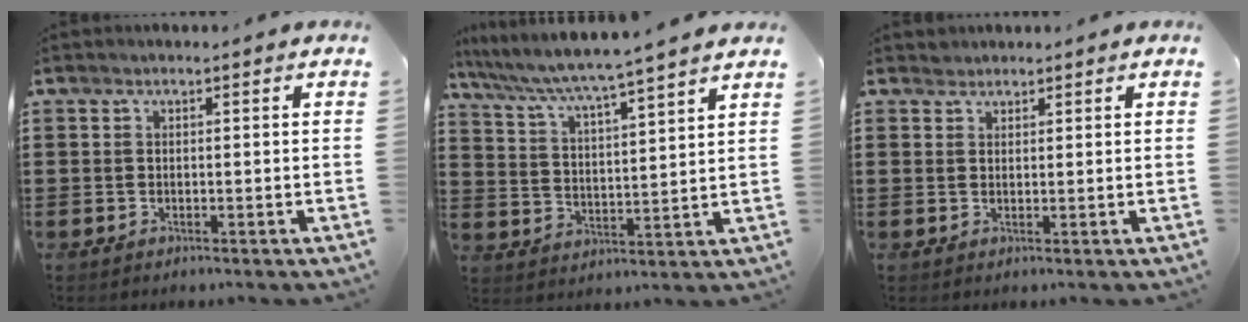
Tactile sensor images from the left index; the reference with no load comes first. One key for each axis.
{"total": 5.0, "fx": 4.5, "fy": -0.8, "fz": 2.0, "tx": -0.062, "ty": -0.036, "tz": 0.069}
{"total": 1.2, "fx": 1.1, "fy": 0.4, "fz": -0.1, "tx": -0.001, "ty": 0.001, "tz": 0.024}